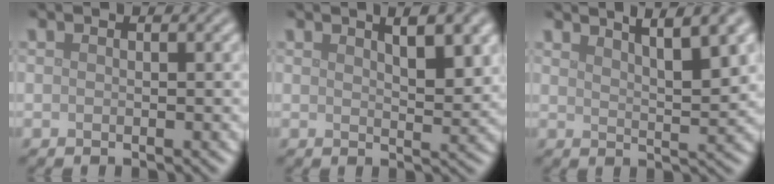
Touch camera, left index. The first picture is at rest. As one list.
[{"total": 3.9, "force": [2.1, 1.1, 3.0], "torque": [-0.039, -0.001, 0.035]}, {"total": 5.4, "force": [3.6, 1.2, 3.9], "torque": [-0.041, 0.009, 0.051]}]